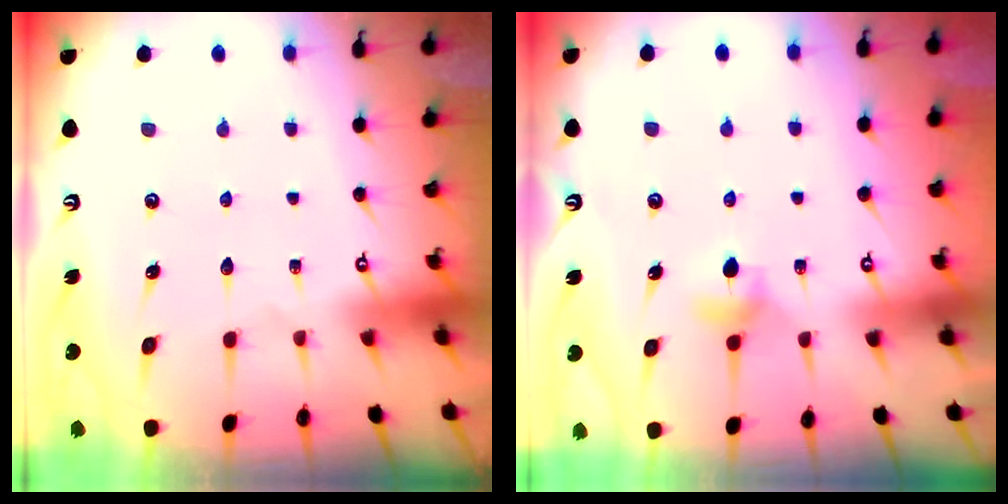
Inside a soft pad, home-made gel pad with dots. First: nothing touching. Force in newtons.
{"total": 4.6, "press": 4.6, "slide": 0.8}